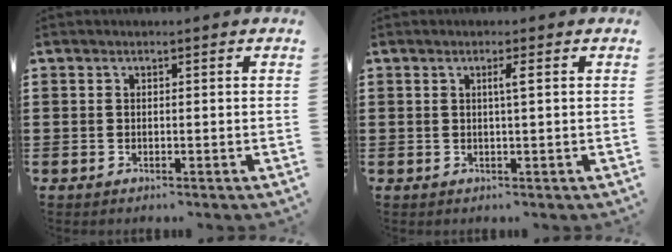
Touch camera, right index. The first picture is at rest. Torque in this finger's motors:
{"motor_torque": [0.37, -0.22, 0.04, 0.04]}